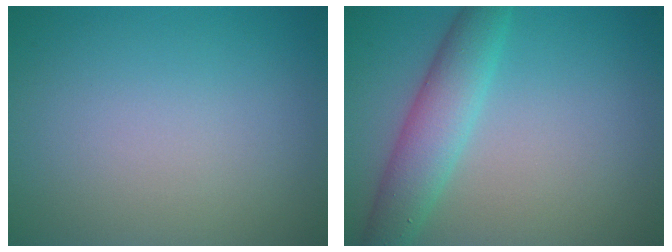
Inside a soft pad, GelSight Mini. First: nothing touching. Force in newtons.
{"total": 4.0, "press": 4.0, "slide": 0.2}